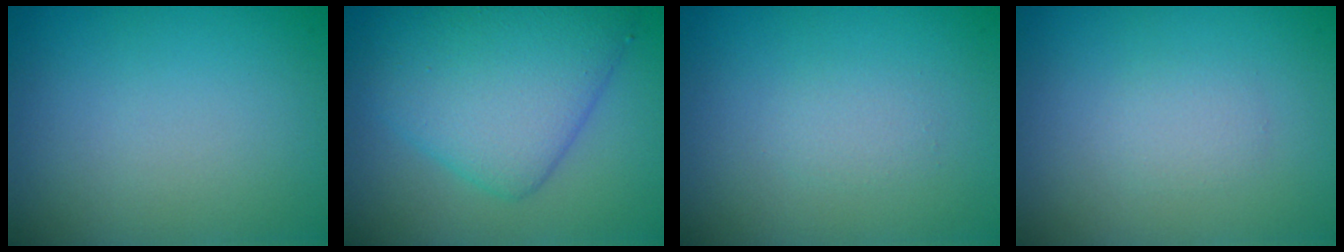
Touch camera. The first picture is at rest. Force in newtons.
{"total": 7.5, "press": 7.5, "slide": 0.3}
{"total": 1.0, "press": 1.0, "slide": 0.0}
{"total": 1.2, "press": 1.2, "slide": 0.0}